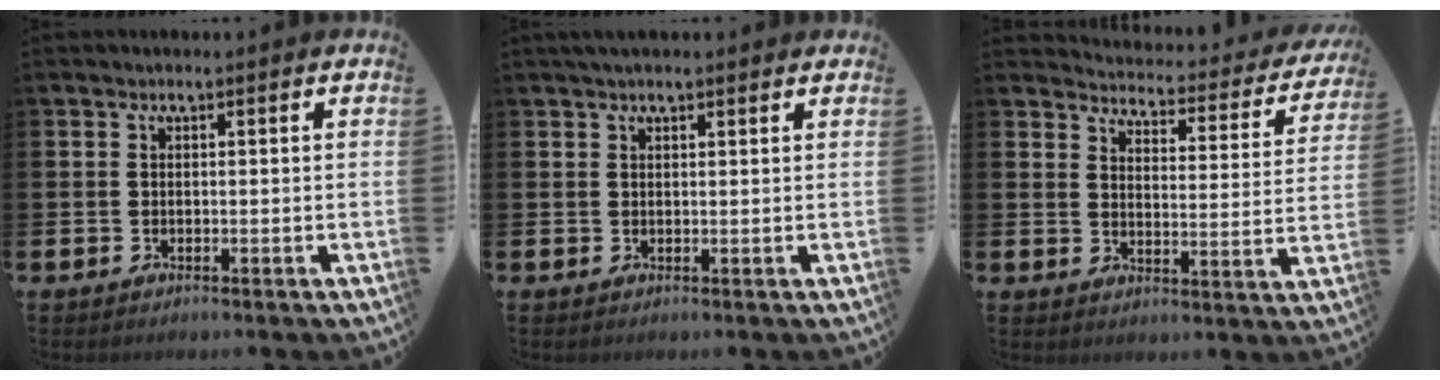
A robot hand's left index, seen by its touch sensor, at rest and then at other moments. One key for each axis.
{"total": 1.7, "fx": 1.5, "fy": 0.4, "fz": 0.8, "tx": -0.005, "ty": 0.000, "tz": 0.024}
{"total": 3.4, "fx": 3.2, "fy": 0.8, "fz": 0.6, "tx": -0.026, "ty": -0.037, "tz": 0.046}